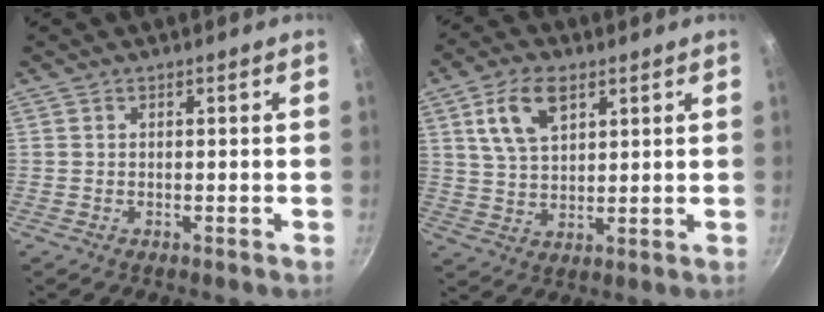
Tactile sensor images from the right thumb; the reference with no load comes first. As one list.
[{"total": 9.8, "force": [4.4, 5.6, 6.8], "torque": [-0.115, -0.008, 0.083]}]